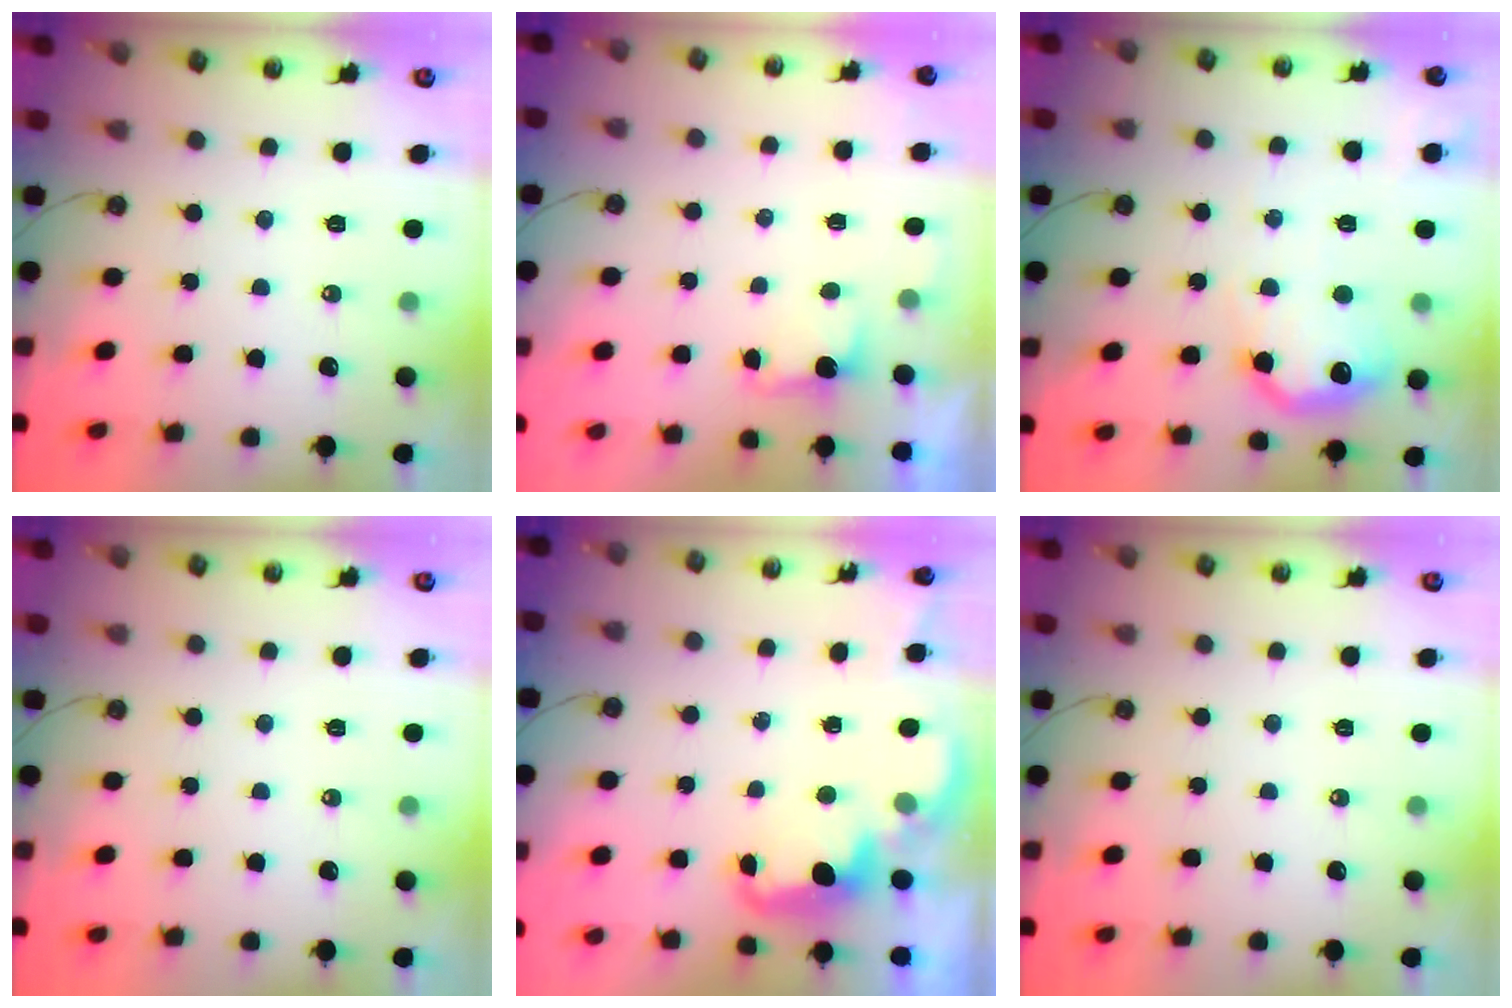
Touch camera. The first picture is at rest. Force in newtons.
{"total": 1.4, "press": 1.1, "slide": 0.9}
{"total": 16.0, "press": 15.9, "slide": 1.0}
{"total": 0.0}
{"total": 2.8, "press": 2.7, "slide": 0.7}
{"total": 0.0}